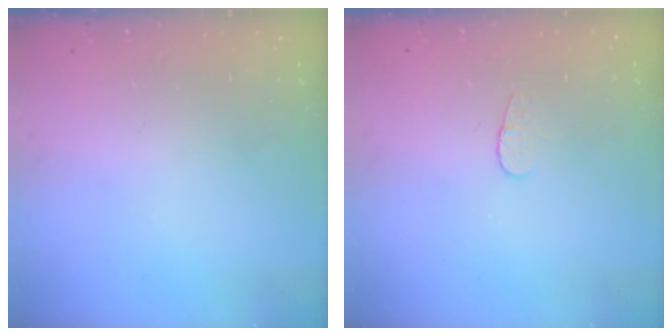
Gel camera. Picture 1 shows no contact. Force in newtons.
{"total": 3.6, "press": 3.6, "slide": 0.4}